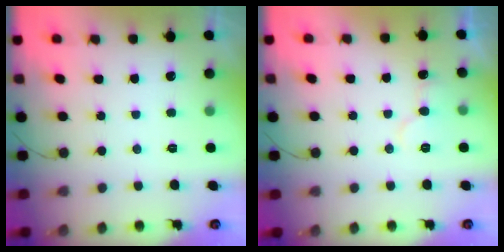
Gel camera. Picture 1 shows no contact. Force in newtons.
{"total": 7.0, "press": 7.0, "slide": 0.5}